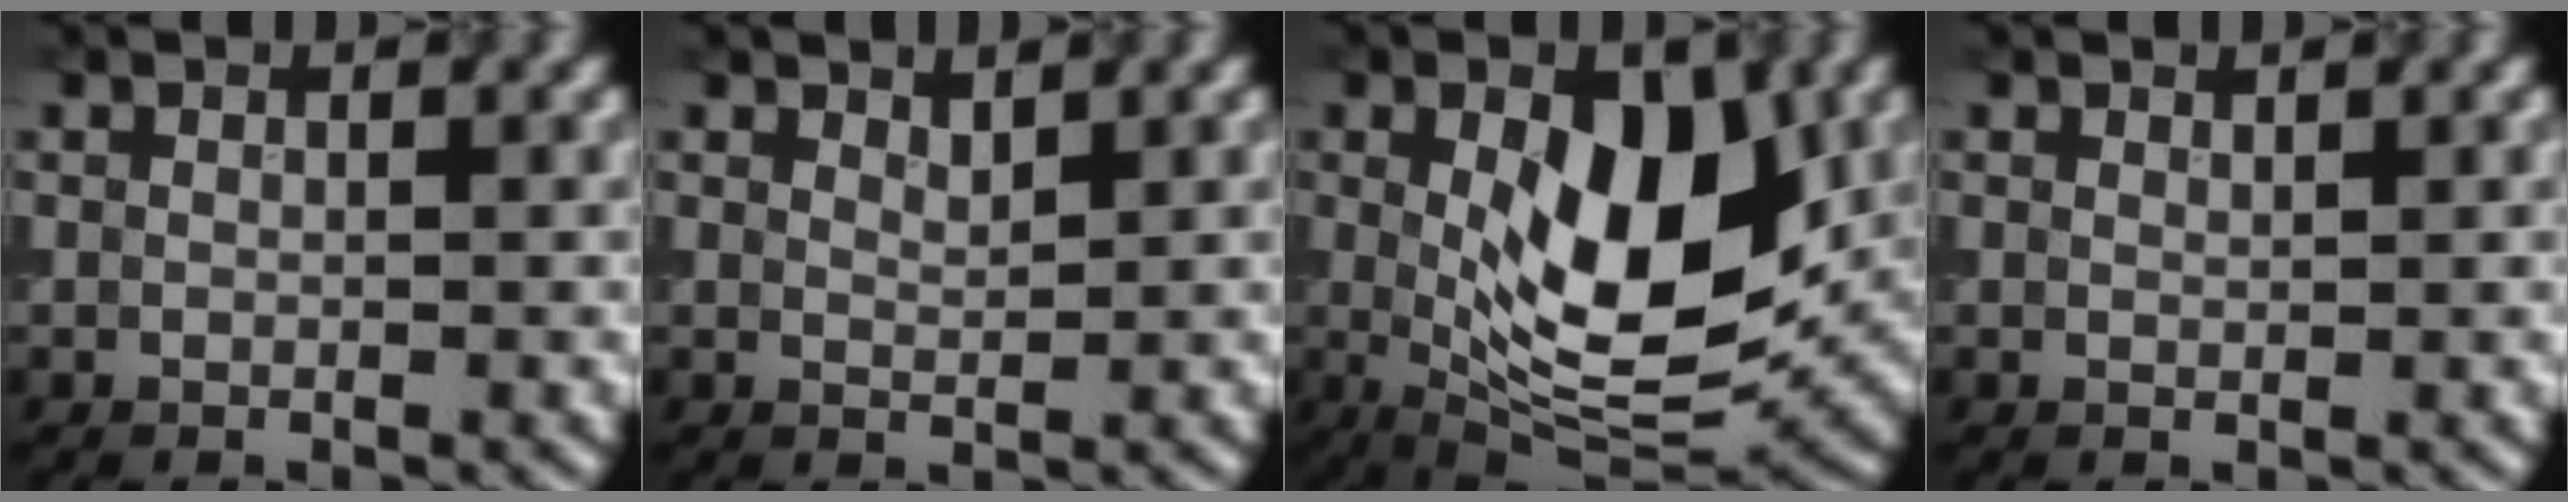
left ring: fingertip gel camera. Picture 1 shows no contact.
{"total": 1.3, "force": [1.2, 0.2, 0.4], "torque": [-0.009, 0.001, 0.021]}
{"total": 11.1, "force": [1.0, 4.8, 9.9], "torque": [-0.148, 0.000, 0.014]}
{"total": 0.6, "force": [0.6, 0.0, 0.1], "torque": [0.002, 0.000, 0.012]}